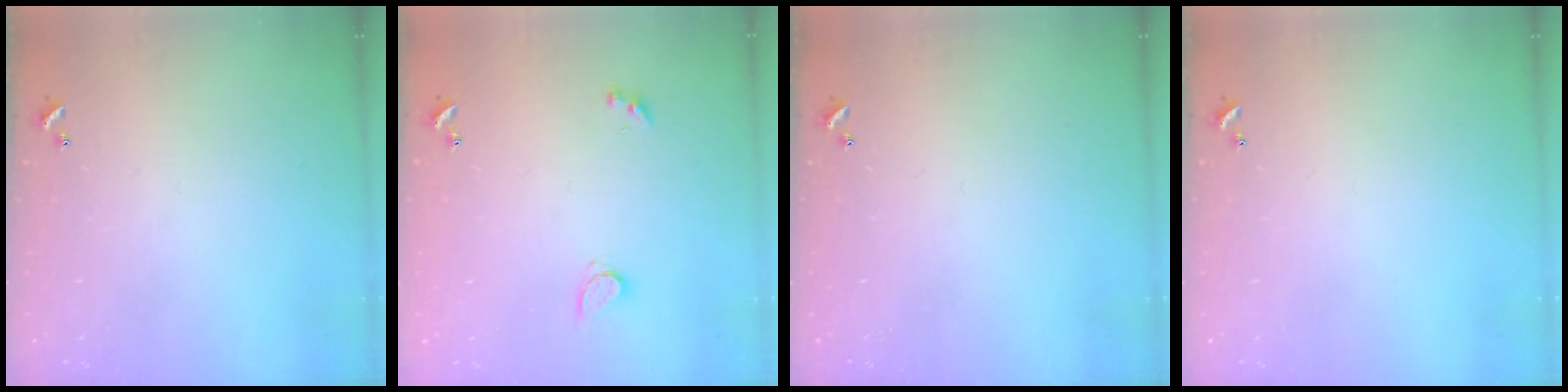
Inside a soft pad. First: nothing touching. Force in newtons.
{"total": 2.3, "press": 2.3, "slide": 0.3}
{"total": 0.0}
{"total": 0.0}